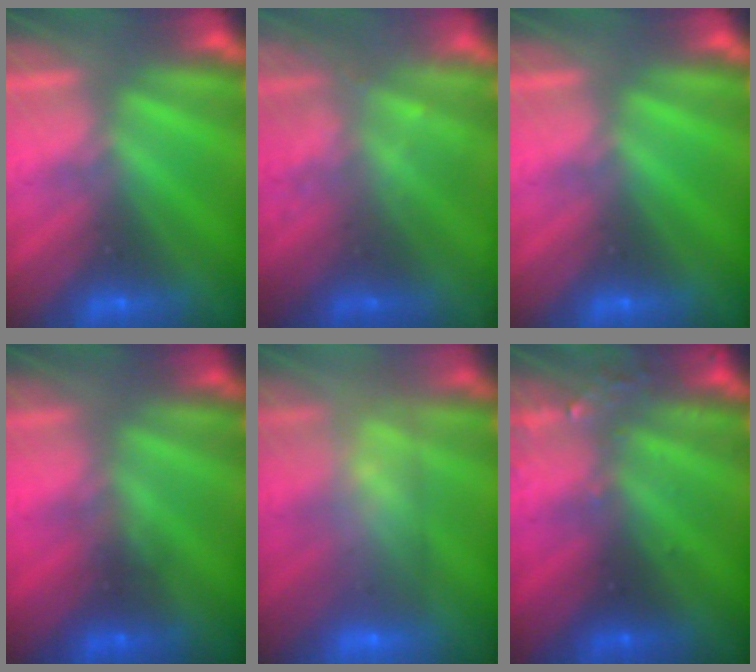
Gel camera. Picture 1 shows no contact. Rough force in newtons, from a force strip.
{"total": 2.3}
{"total": 0.0}
{"total": 1.2}
{"total": 8.1}
{"total": 3.3}